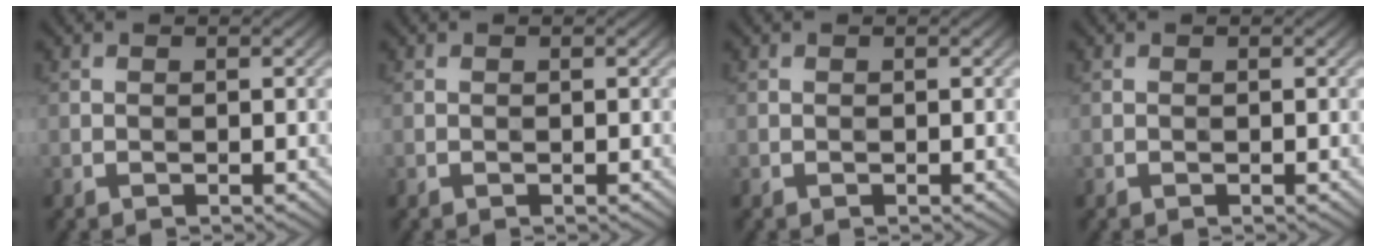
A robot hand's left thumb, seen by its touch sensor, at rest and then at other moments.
{"total": 0.0}
{"total": 0.0}
{"total": 0.0}